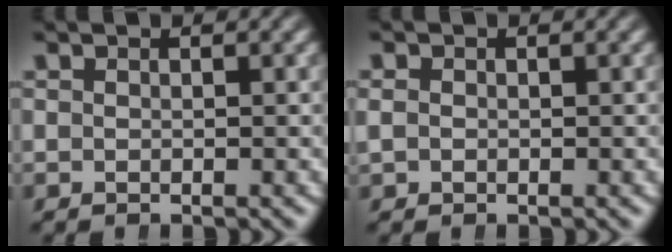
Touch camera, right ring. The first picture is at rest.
{"total": 1.5, "force": [0.0, 1.5, 0.4], "torque": [-0.019, -0.006, 0.003]}